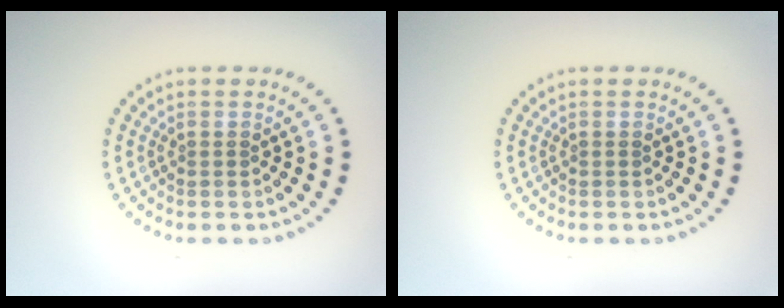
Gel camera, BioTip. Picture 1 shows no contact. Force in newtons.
{"total": 0.0}